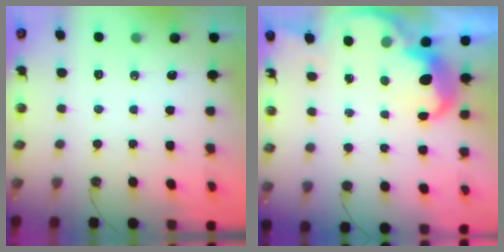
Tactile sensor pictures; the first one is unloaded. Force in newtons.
{"total": 6.9, "press": 6.9, "slide": 0.7}